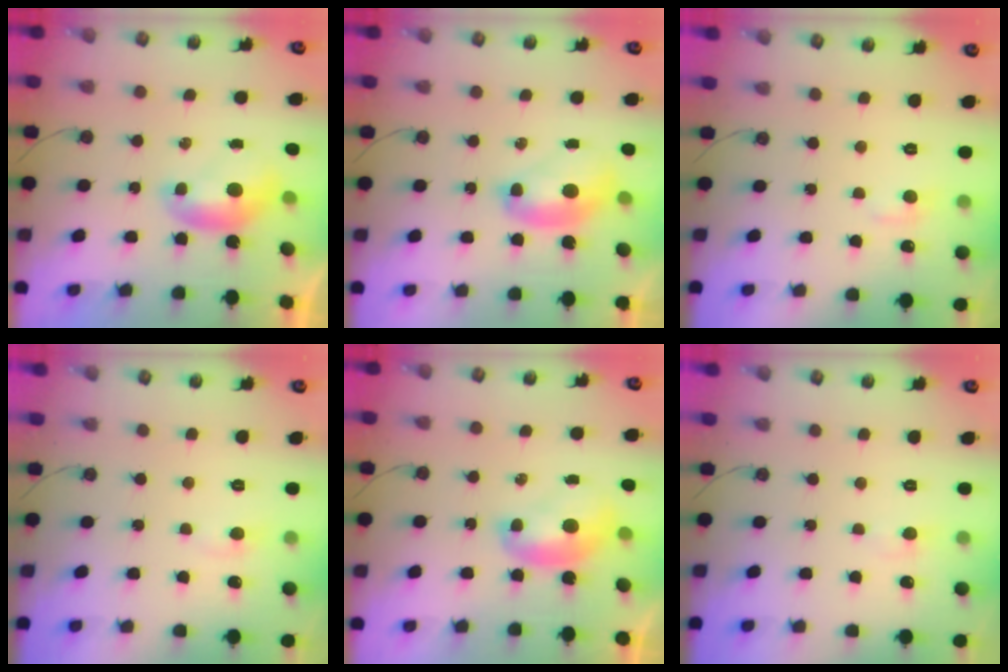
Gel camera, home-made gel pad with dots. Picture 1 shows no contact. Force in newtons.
{"total": 2.6, "press": 2.6, "slide": 0.2}
{"total": 1.1, "press": 0.9, "slide": 0.7}
{"total": 0.6, "press": 0.2, "slide": 0.5}
{"total": 1.8, "press": 1.8, "slide": 0.2}
{"total": 0.5, "press": 0.2, "slide": 0.5}